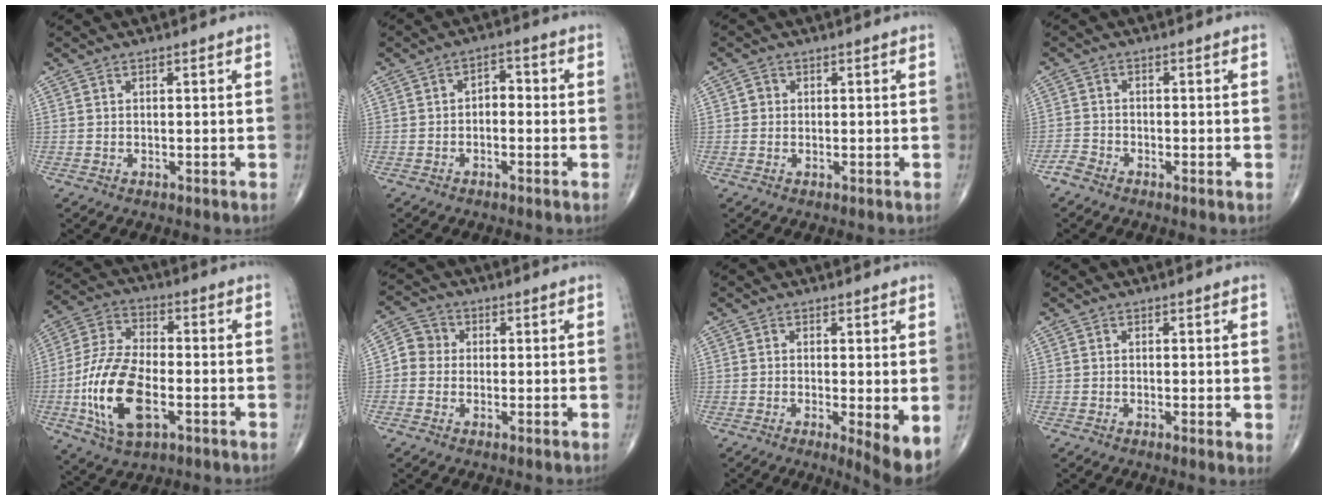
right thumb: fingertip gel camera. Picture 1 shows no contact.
{"total": 3.3, "force": [-0.4, 2.1, 2.5], "torque": [-0.021, 0.017, -0.016]}
{"total": 1.2, "force": [0.1, 1.2, 0.3], "torque": [0.001, 0.003, -0.001]}
{"total": 2.1, "force": [-1.7, 0.8, 0.7], "torque": [-0.015, -0.003, -0.041]}
{"total": 16.6, "force": [-4.4, 8.3, 13.7], "torque": [-0.278, 0.015, -0.080]}
{"total": 4.3, "force": [-0.3, 4.1, 1.4], "torque": [-0.007, 0.012, -0.020]}
{"total": 5.3, "force": [-0.9, 1.1, 5.1], "torque": [-0.083, -0.018, -0.018]}
{"total": 1.8, "force": [0.0, 0.4, 1.7], "torque": [-0.031, -0.007, -0.006]}